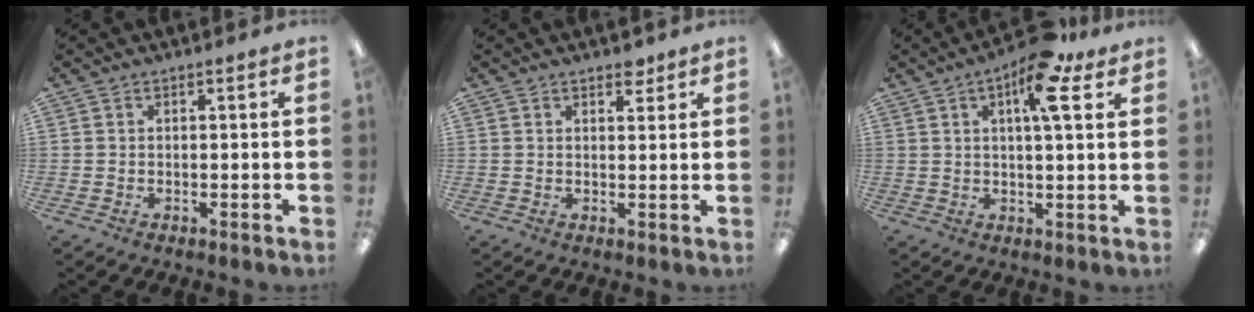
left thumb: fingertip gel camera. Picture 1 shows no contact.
{"total": 2.8, "force": [2.2, 1.3, 0.9], "torque": [0.003, -0.011, 0.036]}
{"total": 11.6, "force": [6.3, 3.5, 9.1], "torque": [-0.133, -0.023, 0.098]}